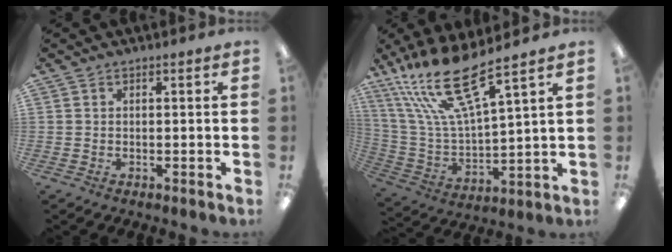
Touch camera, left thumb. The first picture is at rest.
{"total": 18.7, "force": [13.1, 4.5, 12.6], "torque": [-0.268, -0.075, 0.226]}